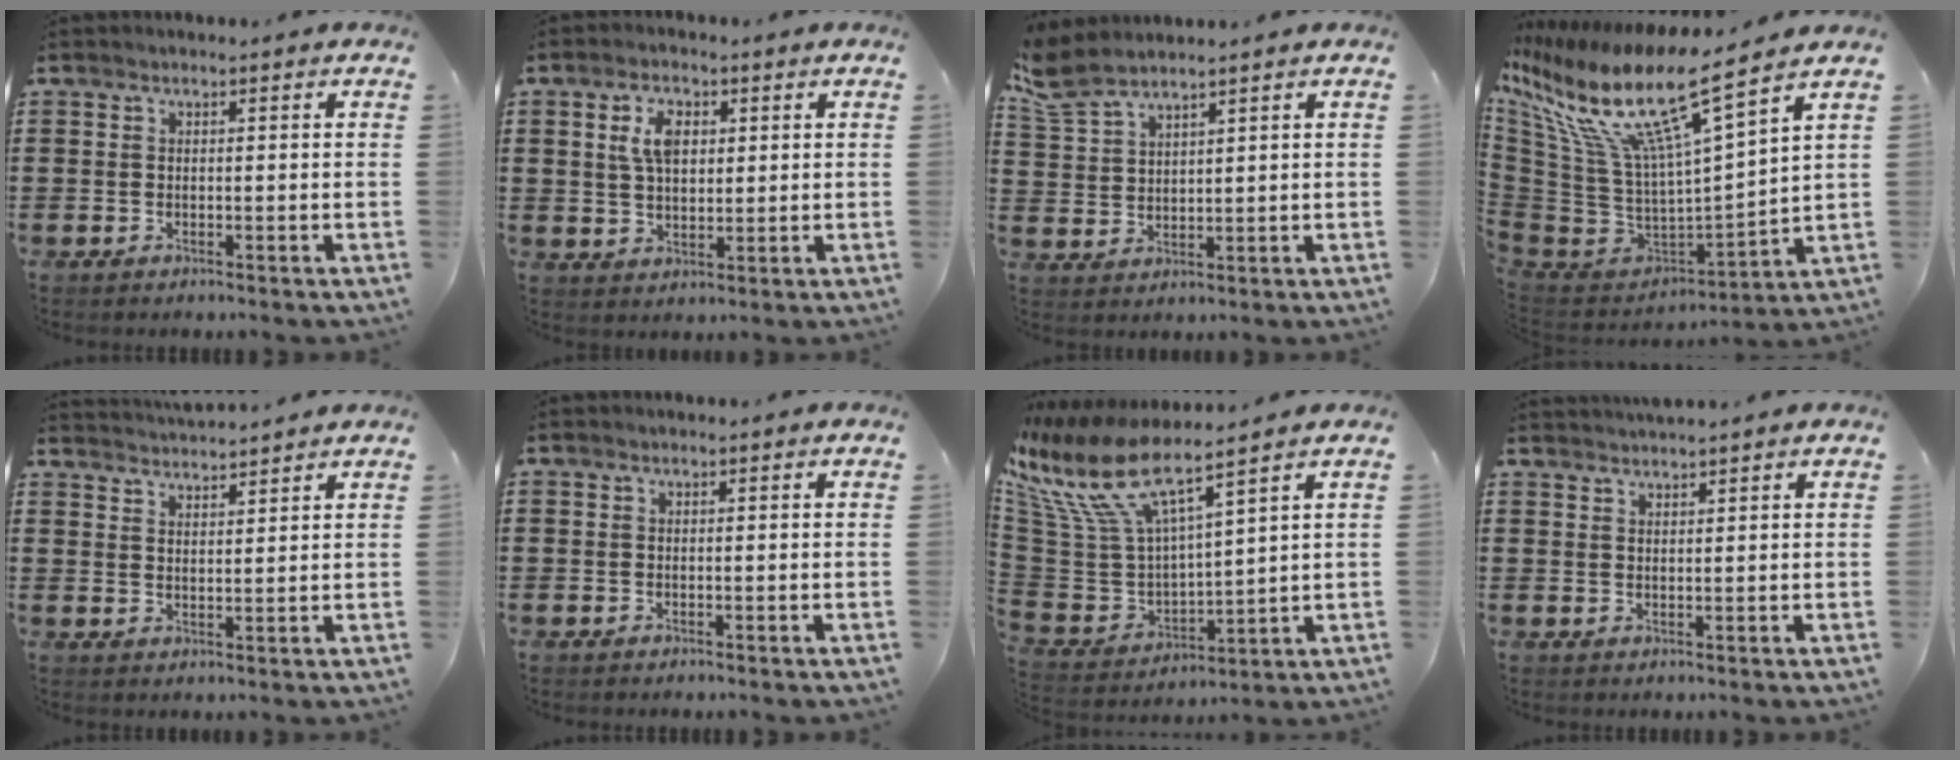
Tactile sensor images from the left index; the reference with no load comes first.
{"total": 5.2, "force": [1.8, 2.9, 4.0], "torque": [-0.079, 0.009, 0.028]}
{"total": 4.6, "force": [3.9, 1.0, 2.2], "torque": [-0.059, -0.008, 0.072]}
{"total": 15.2, "force": [9.1, 2.4, 12.0], "torque": [-0.258, -0.072, 0.138]}
{"total": 3.1, "force": [3.1, -0.3, -0.2], "torque": [-0.007, -0.015, 0.056]}
{"total": 0.0}
{"total": 11.3, "force": [7.5, 2.9, 7.9], "torque": [-0.205, -0.053, 0.123]}
{"total": 1.7, "force": [1.6, -0.4, 0.0], "torque": [-0.003, -0.001, 0.033]}